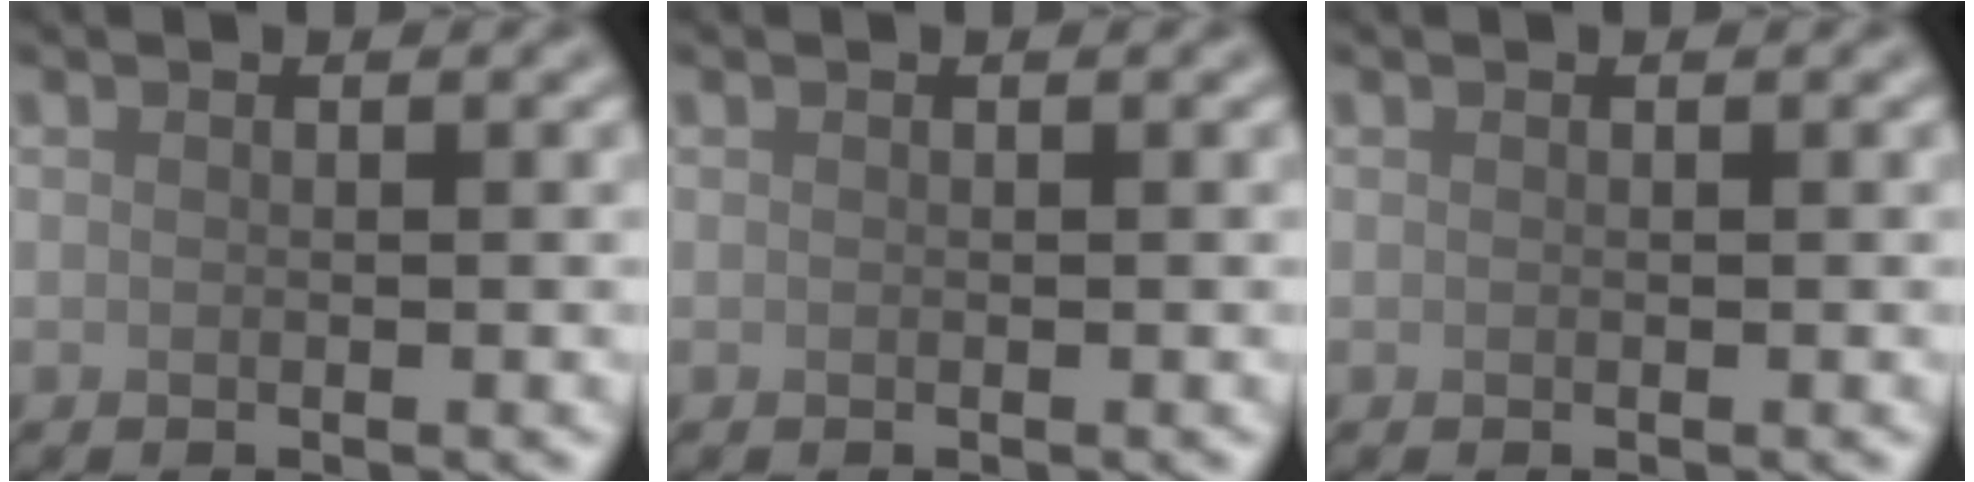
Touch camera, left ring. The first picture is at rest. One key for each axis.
{"total": 0.0}
{"total": 0.0}